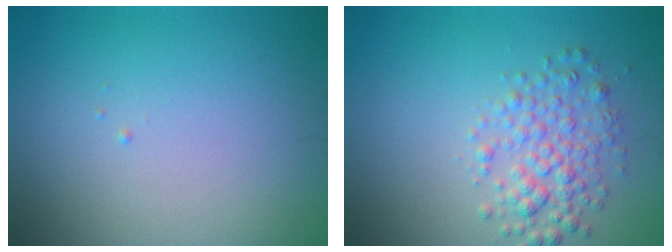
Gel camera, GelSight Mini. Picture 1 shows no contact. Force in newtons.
{"total": 3.2, "press": 3.2, "slide": 0.1}